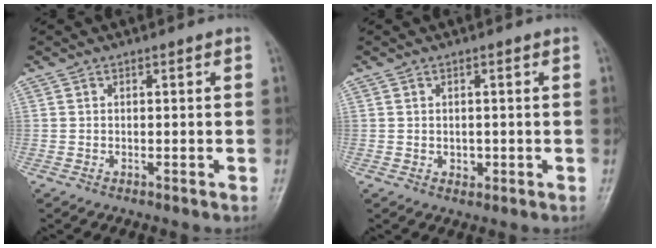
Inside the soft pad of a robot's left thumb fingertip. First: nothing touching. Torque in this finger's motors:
{"motor_torque": [-0.18, -0.18, 0.04, 0.09, 0.01]}